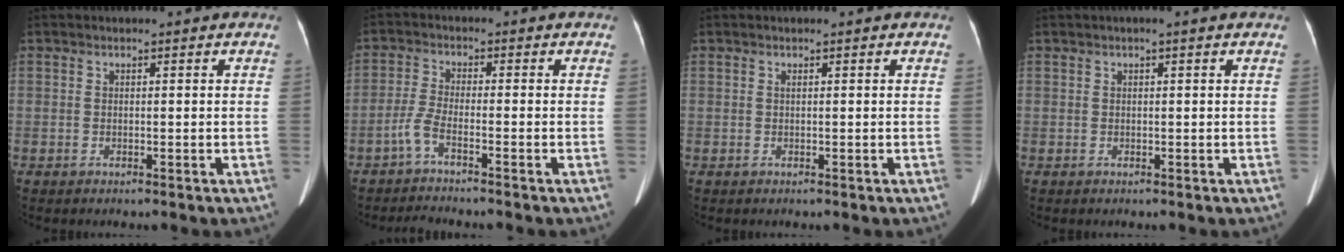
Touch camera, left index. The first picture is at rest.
{"total": 3.5, "force": [-2.7, -0.2, 2.3], "torque": [-0.062, -0.001, -0.056]}
{"total": 0.0}
{"total": 0.7, "force": [0.3, -0.1, 0.7], "torque": [-0.020, 0.006, 0.003]}